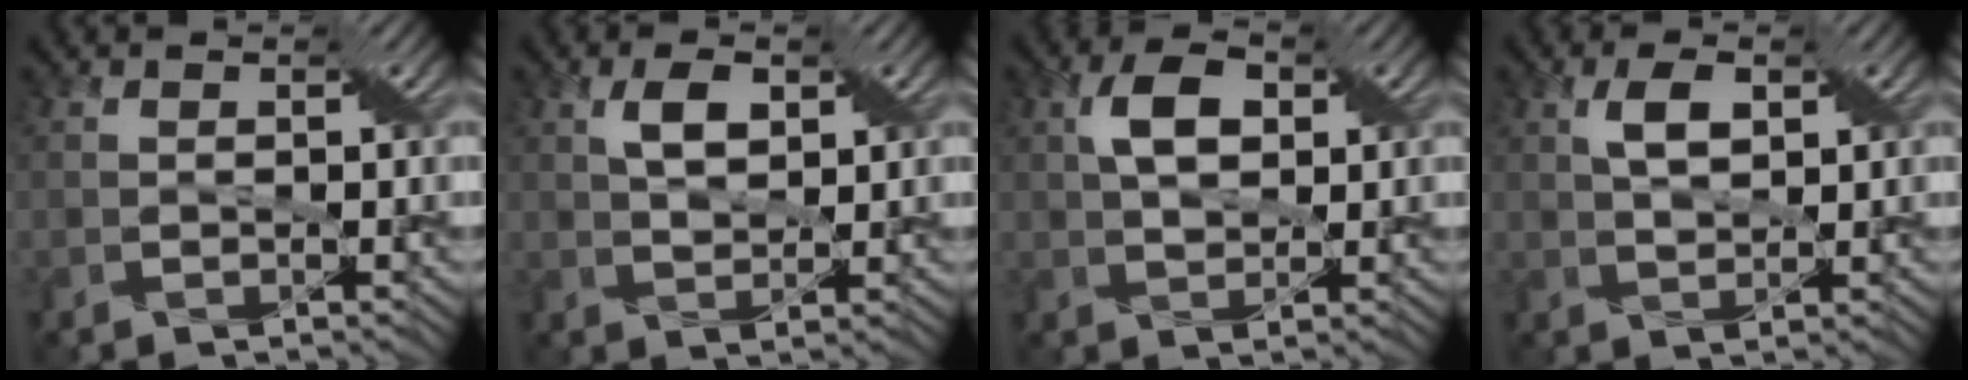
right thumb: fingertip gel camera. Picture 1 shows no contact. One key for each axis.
{"total": 3.3, "fx": 1.7, "fy": 1.4, "fz": 2.5, "tx": -0.050, "ty": 0.005, "tz": 0.031}
{"total": 4.8, "fx": 1.5, "fy": 2.7, "fz": 3.7, "tx": -0.070, "ty": 0.010, "tz": 0.025}
{"total": 3.2, "fx": 1.5, "fy": 1.1, "fz": 2.6, "tx": -0.053, "ty": 0.007, "tz": 0.029}